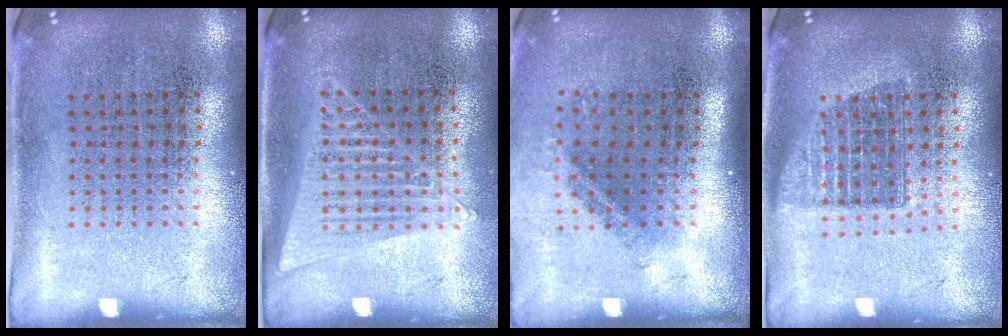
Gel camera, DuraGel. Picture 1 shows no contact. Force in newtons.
{"total": 1.2, "press": 1.2, "slide": 0.4}
{"total": 1.5, "press": 0.9, "slide": 1.2}
{"total": 1.4, "press": 1.2, "slide": 0.8}